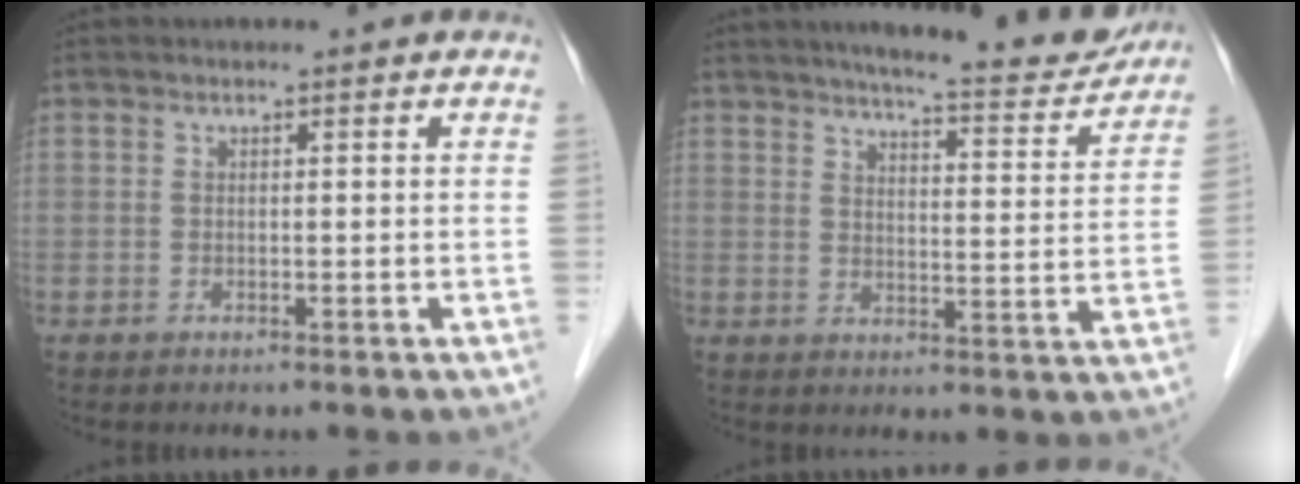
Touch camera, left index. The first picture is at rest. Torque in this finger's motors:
{"motor_torque": [0.82, -0.67, 0.45, 0.09]}